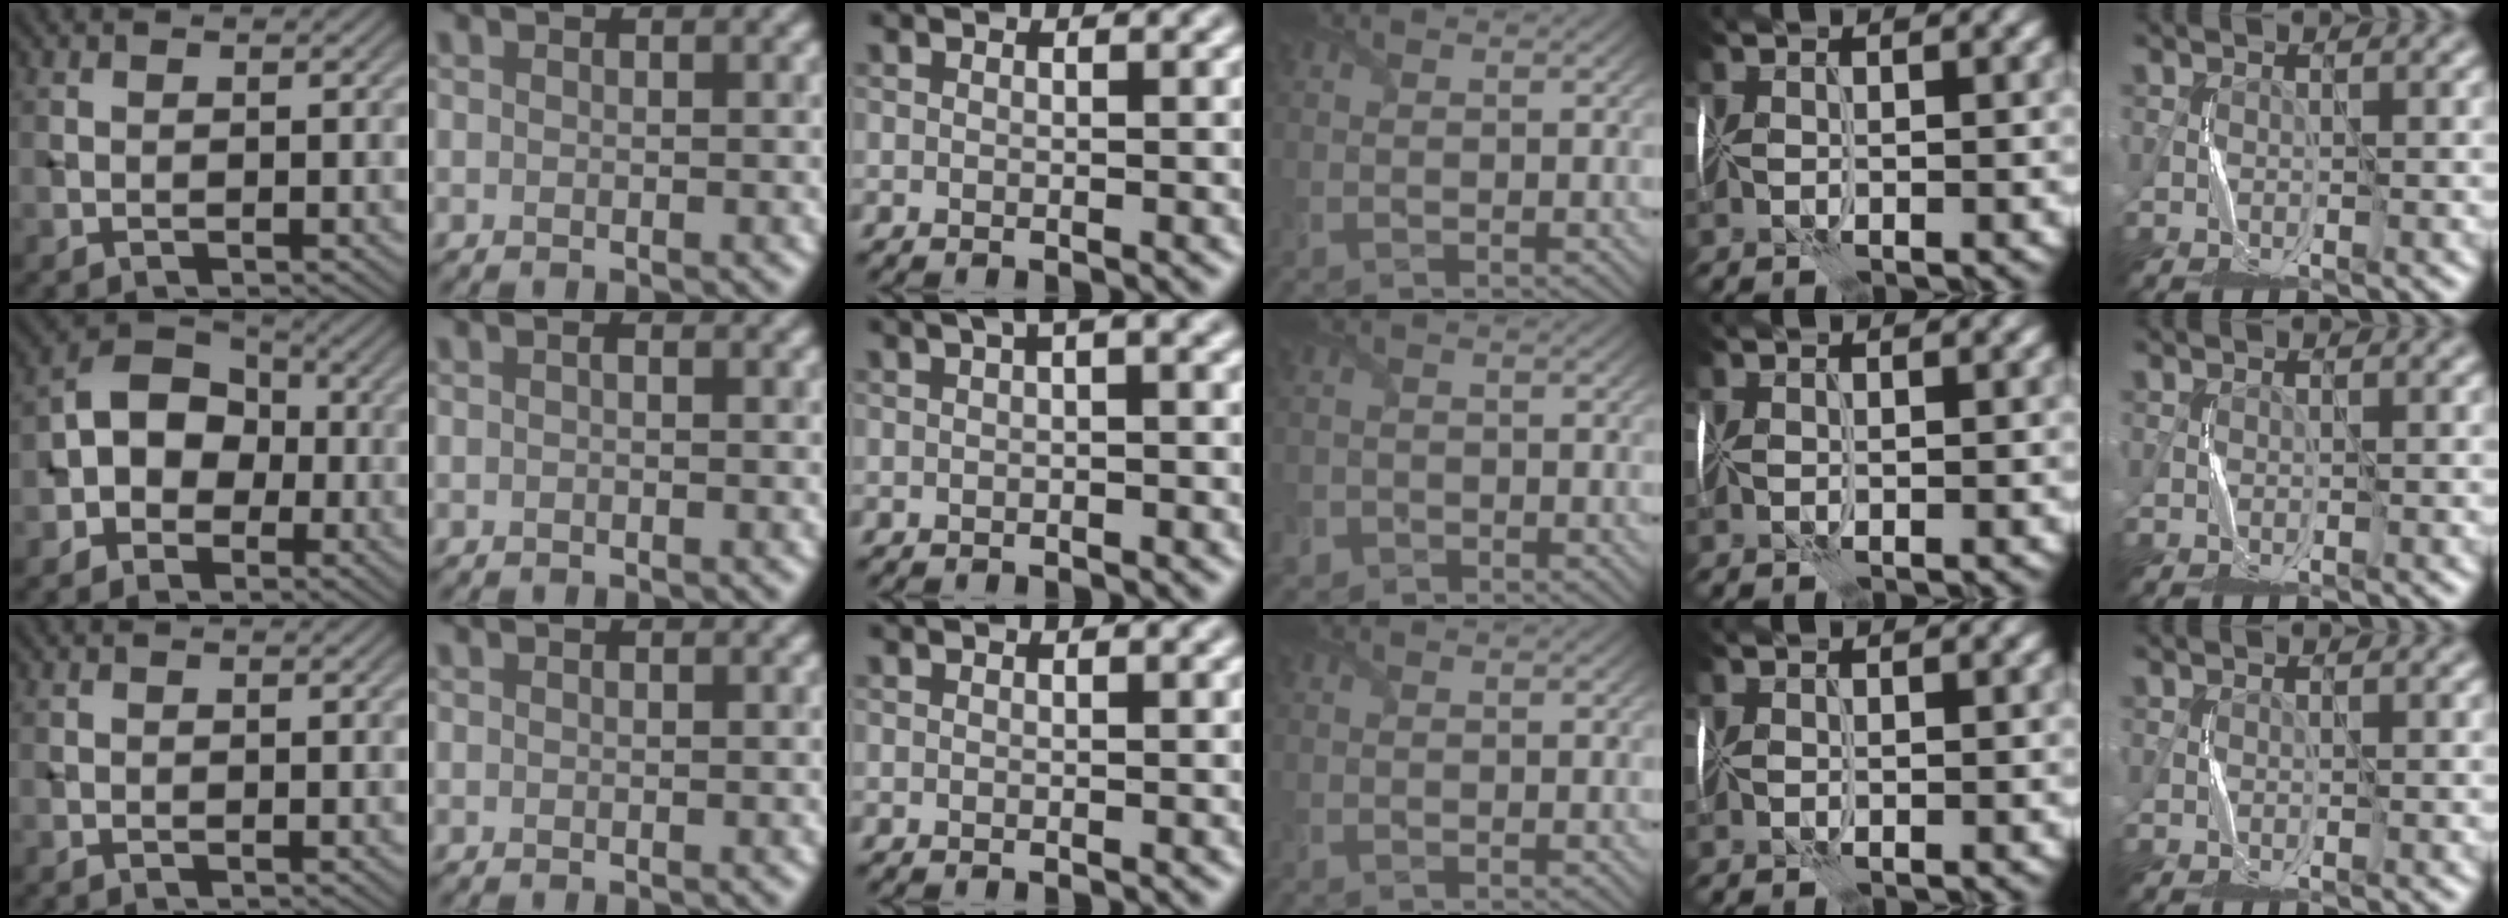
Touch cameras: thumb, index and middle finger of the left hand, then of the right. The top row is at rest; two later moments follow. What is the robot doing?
{"motion": "fold", "object": "wrapping paper"}